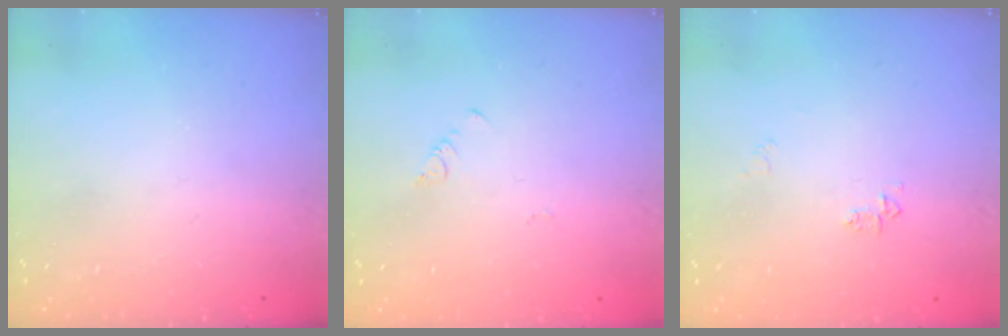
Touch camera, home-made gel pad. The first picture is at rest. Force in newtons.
{"total": 1.9, "press": 1.9, "slide": 0.4}
{"total": 4.2, "press": 4.1, "slide": 0.7}